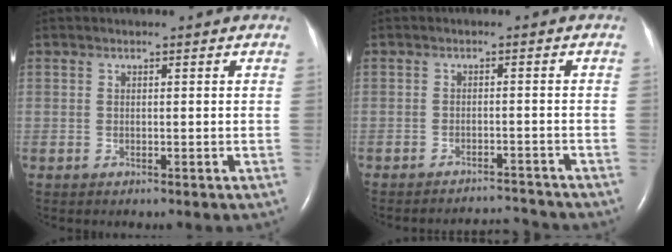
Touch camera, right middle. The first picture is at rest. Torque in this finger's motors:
{"motor_torque": [-0.55, -0.52, -0.13, -0.01]}